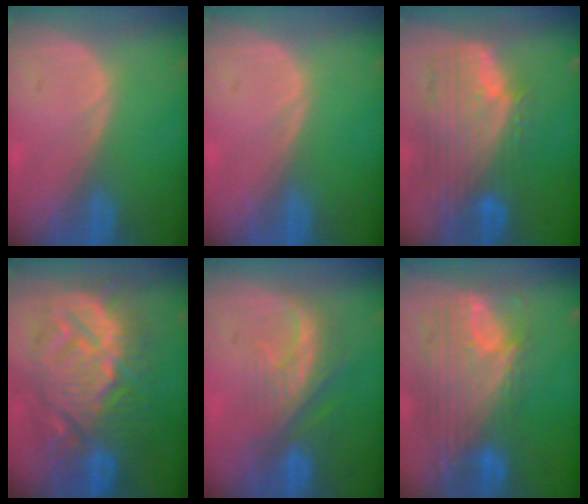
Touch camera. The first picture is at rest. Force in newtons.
{"total": 0.0}
{"total": 11.8, "press": 10.0, "slide": 6.2}
{"total": 14.0, "press": 13.9, "slide": 1.4}
{"total": 8.1, "press": 7.3, "slide": 3.4}
{"total": 12.1, "press": 10.2, "slide": 6.4}